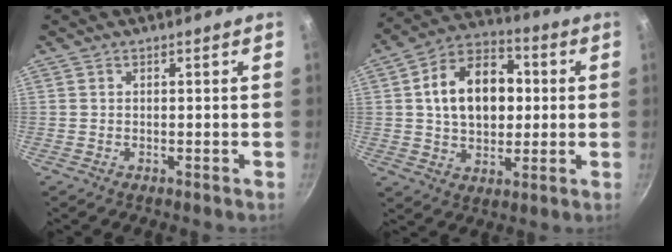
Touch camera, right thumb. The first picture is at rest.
{"total": 16.5, "force": [2.1, 11.6, 11.7], "torque": [-0.154, 0.022, 0.024]}